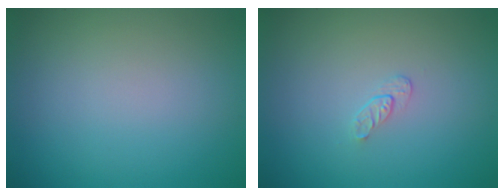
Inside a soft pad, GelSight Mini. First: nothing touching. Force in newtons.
{"total": 0.8, "press": 0.5, "slide": 0.7}